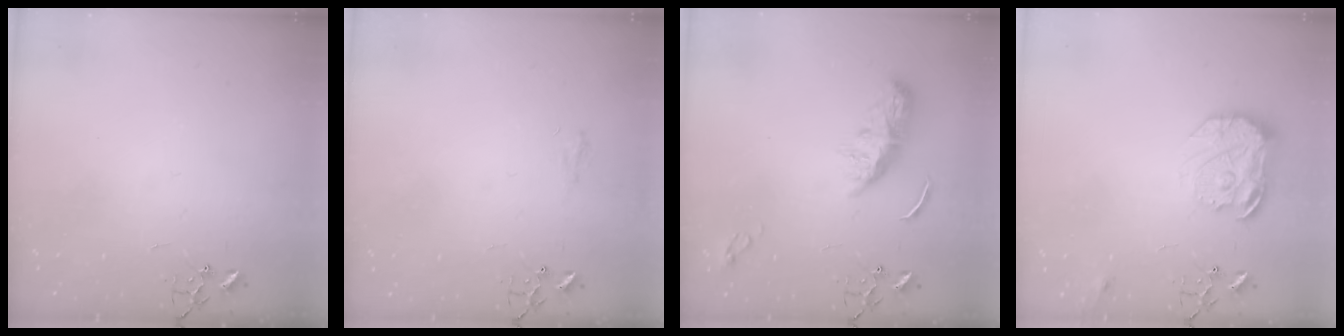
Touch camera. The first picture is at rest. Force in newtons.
{"total": 6.7, "press": 6.6, "slide": 0.7}
{"total": 9.1, "press": 9.1, "slide": 0.2}
{"total": 16.2, "press": 16.1, "slide": 1.4}